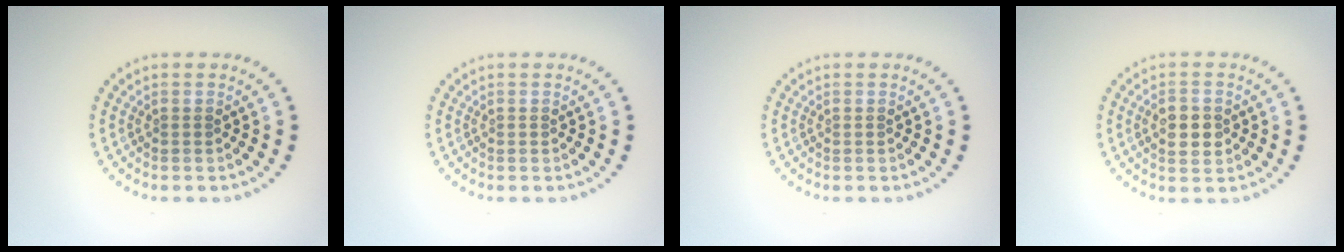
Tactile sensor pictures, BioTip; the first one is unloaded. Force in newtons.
{"total": 0.0}
{"total": 0.0}
{"total": 2.8, "press": 2.8, "slide": 0.1}